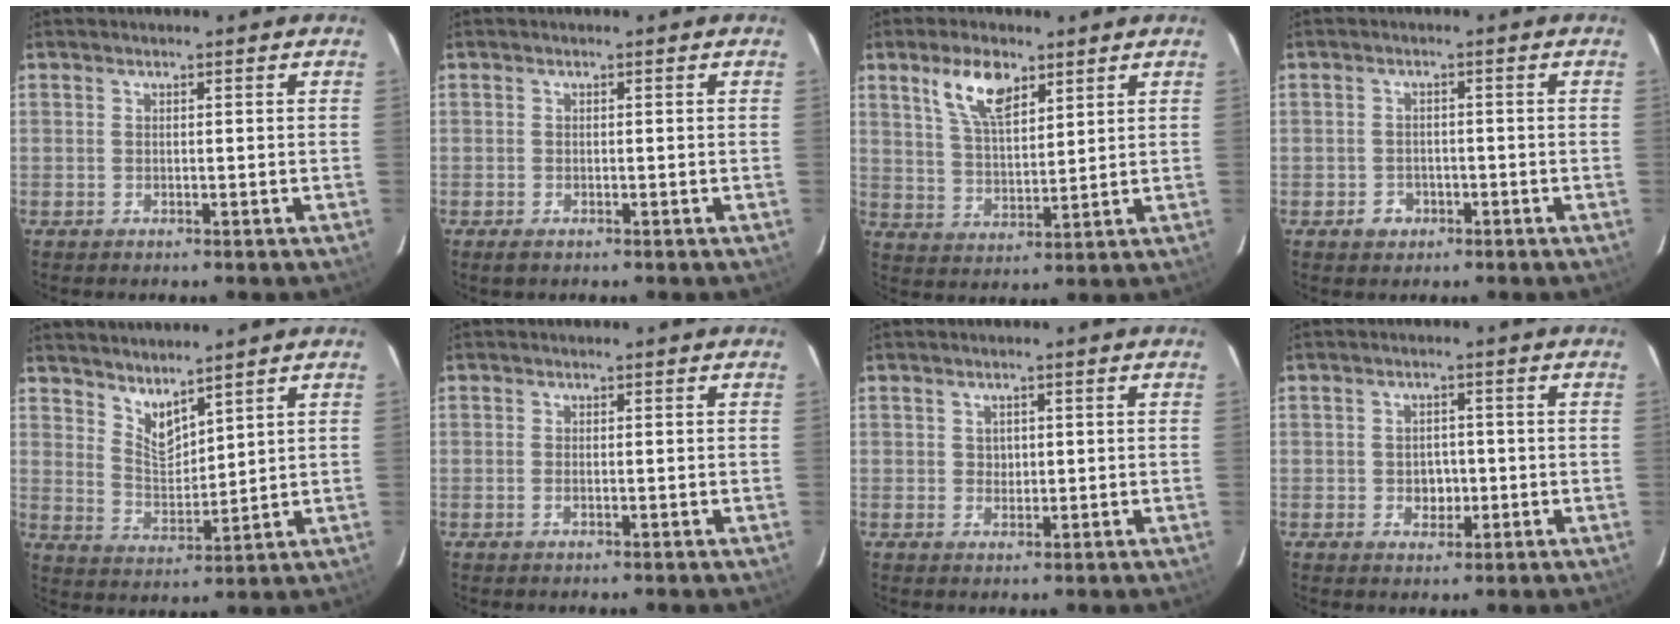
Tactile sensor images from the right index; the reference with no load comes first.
{"total": 1.2, "force": [-0.8, 0.5, 0.7], "torque": [-0.014, -0.004, -0.015]}
{"total": 9.0, "force": [5.3, 4.0, 6.1], "torque": [-0.113, 0.011, 0.105]}
{"total": 3.1, "force": [-1.4, 2.7, 0.5], "torque": [-0.016, 0.007, -0.020]}
{"total": 6.2, "force": [5.2, 1.8, 2.8], "torque": [-0.046, -0.007, 0.102]}
{"total": 0.8, "force": [-0.3, 0.2, 0.7], "torque": [-0.015, 0.000, -0.007]}
{"total": 1.7, "force": [0.4, 1.6, 0.5], "torque": [-0.004, 0.005, 0.007]}
{"total": 3.5, "force": [-0.7, 2.9, 1.8], "torque": [-0.030, 0.005, -0.005]}